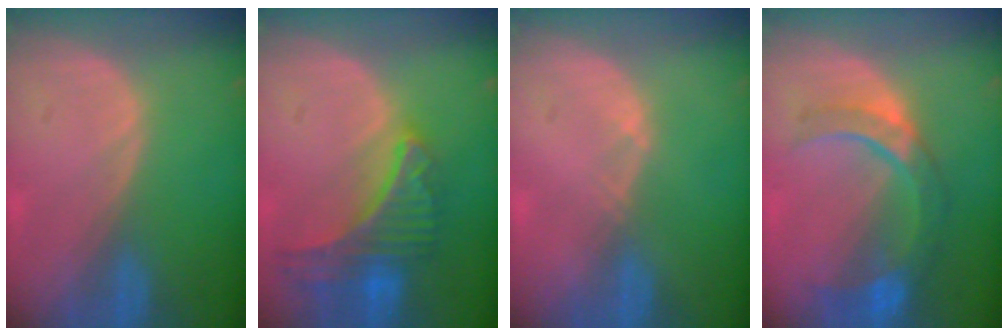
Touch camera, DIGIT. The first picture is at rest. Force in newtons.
{"total": 9.1, "press": 8.0, "slide": 4.3}
{"total": 0.6, "press": 0.5, "slide": 0.3}
{"total": 9.1, "press": 7.8, "slide": 4.7}